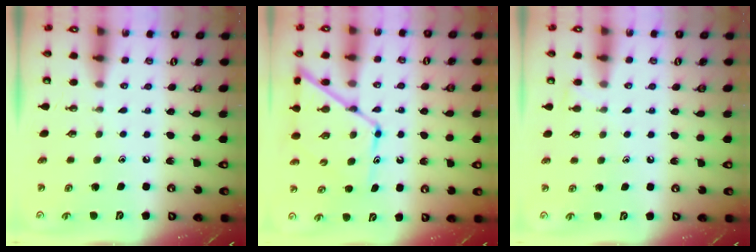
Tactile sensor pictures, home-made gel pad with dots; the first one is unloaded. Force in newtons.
{"total": 14.3, "press": 14.3, "slide": 1.3}
{"total": 3.6, "press": 3.6, "slide": 0.5}